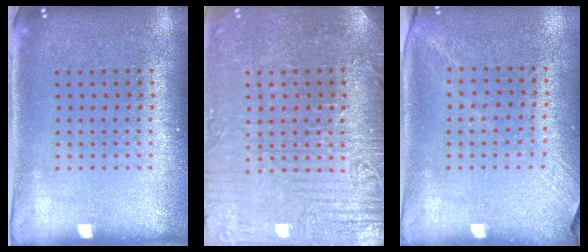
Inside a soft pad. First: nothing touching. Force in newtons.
{"total": 3.8, "press": 3.6, "slide": 1.2}
{"total": 1.2, "press": 0.9, "slide": 0.8}